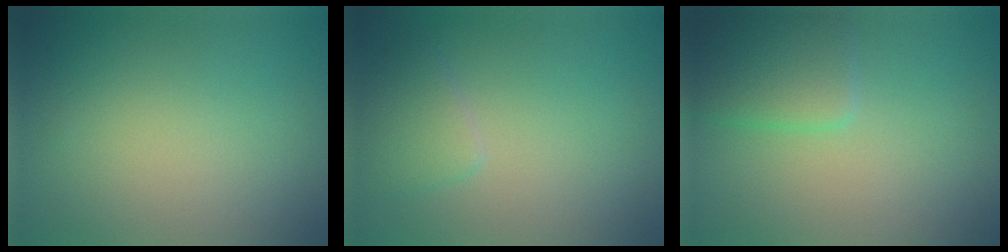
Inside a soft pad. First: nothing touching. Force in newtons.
{"total": 1.9, "press": 1.9, "slide": 0.1}
{"total": 3.3, "press": 3.3, "slide": 0.1}